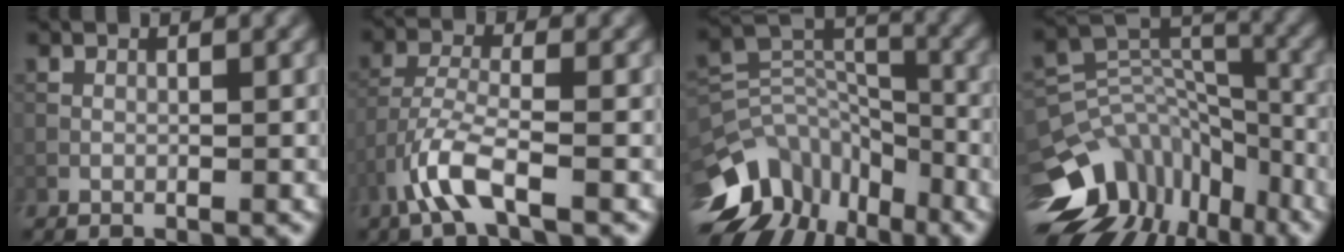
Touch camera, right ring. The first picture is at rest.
{"total": 4.4, "force": [-2.7, 1.0, 3.3], "torque": [-0.075, 0.001, -0.063]}
{"total": 10.2, "force": [-6.3, 6.6, 4.7], "torque": [-0.088, 0.022, -0.119]}
{"total": 12.2, "force": [-7.1, 7.9, 6.2], "torque": [-0.130, 0.026, -0.113]}